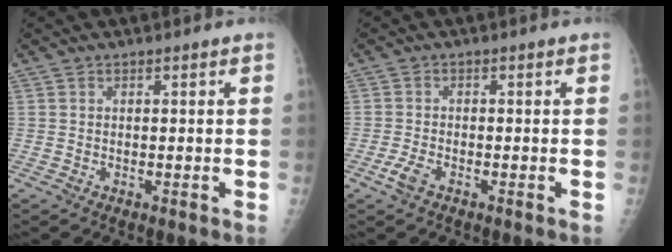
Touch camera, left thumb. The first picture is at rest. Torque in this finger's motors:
{"motor_torque": [-0.23, 0.23, 0.00, -0.02, 0.00]}